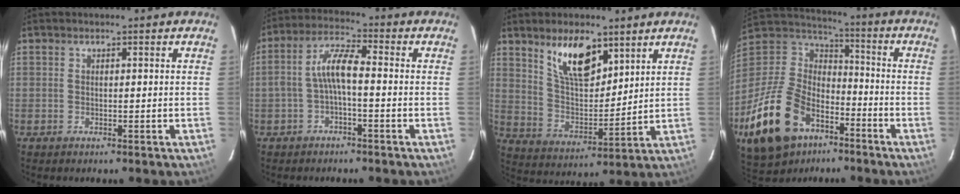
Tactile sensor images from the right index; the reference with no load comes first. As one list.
[{"total": 6.0, "force": [-1.5, 1.7, 5.6], "torque": [-0.125, 0.019, -0.030]}, {"total": 12.1, "force": [7.7, 5.0, 7.9], "torque": [-0.137, -0.001, 0.151]}, {"total": 24.4, "force": [-13.0, 15.0, 14.2], "torque": [-0.325, -0.004, -0.210]}]